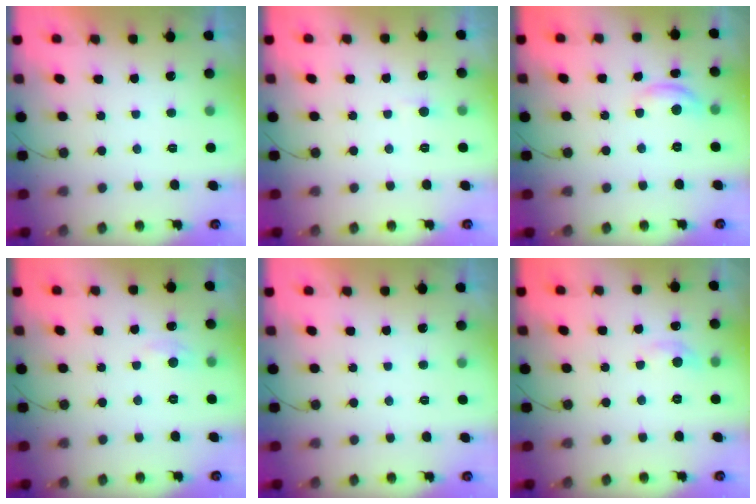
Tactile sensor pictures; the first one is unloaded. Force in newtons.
{"total": 2.0, "press": 2.0, "slide": 0.2}
{"total": 8.0, "press": 8.0, "slide": 0.2}
{"total": 3.9, "press": 3.9, "slide": 0.5}
{"total": 0.0}
{"total": 5.4, "press": 5.3, "slide": 0.6}